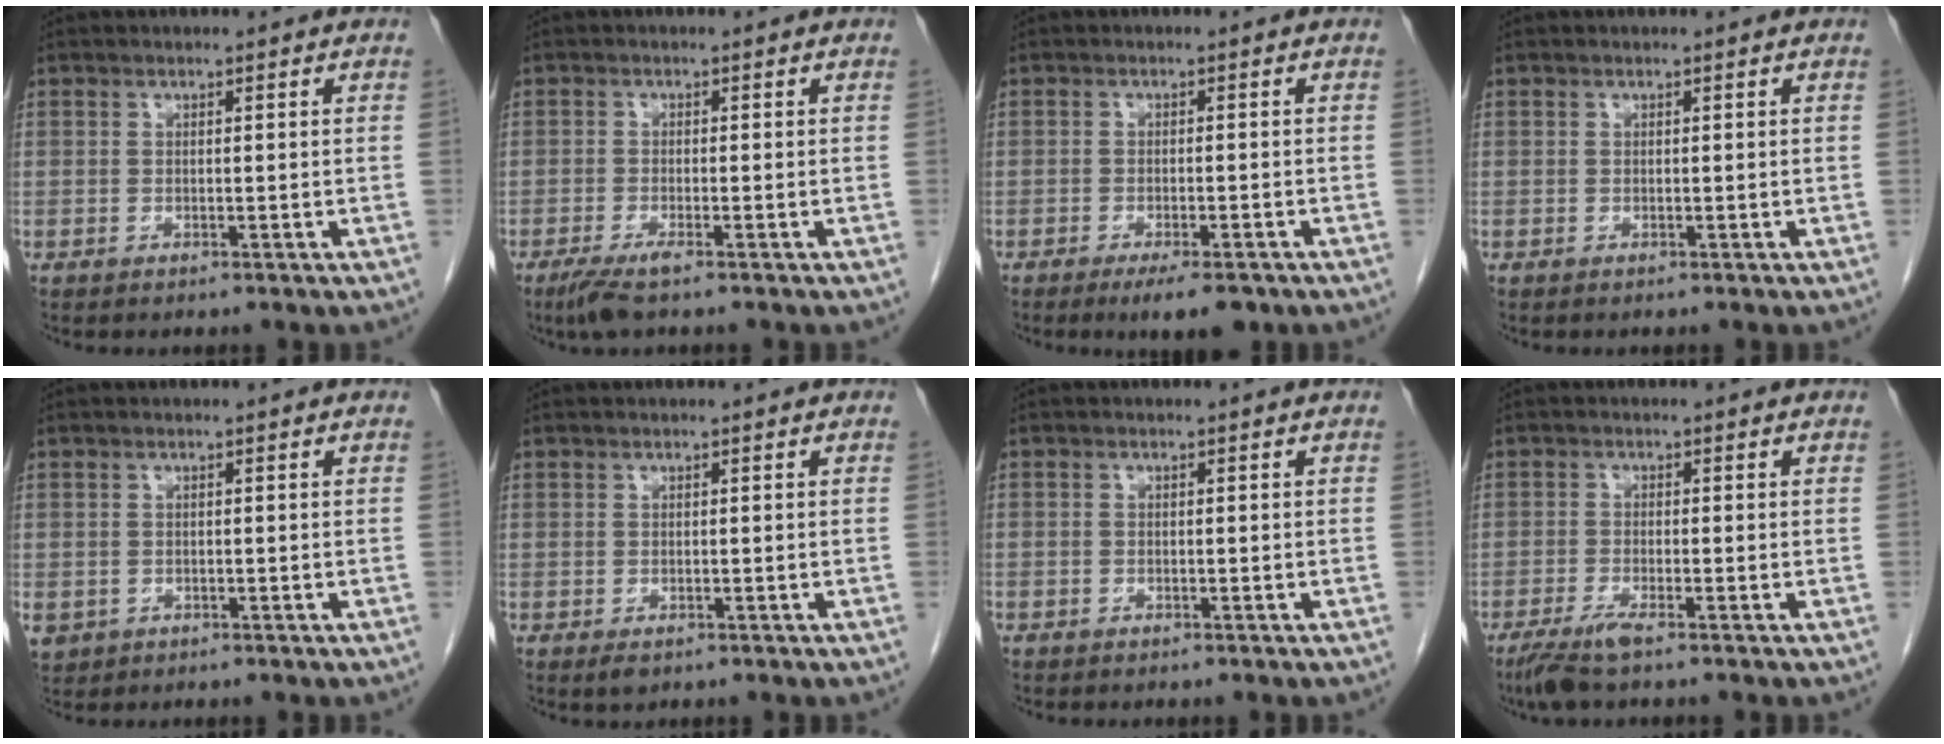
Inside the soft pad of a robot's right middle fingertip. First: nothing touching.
{"total": 3.5, "force": [-2.4, 0.2, 2.5], "torque": [-0.052, -0.011, -0.046]}
{"total": 5.2, "force": [-3.6, 1.2, 3.6], "torque": [-0.047, -0.007, -0.049]}
{"total": 0.0}
{"total": 4.2, "force": [-1.8, 3.6, 1.2], "torque": [-0.030, -0.002, -0.025]}
{"total": 1.3, "force": [-0.7, 0.7, 0.8], "torque": [-0.011, -0.001, -0.005]}
{"total": 0.9, "force": [-0.6, 0.6, 0.1], "torque": [-0.008, 0.004, -0.013]}
{"total": 4.0, "force": [-2.9, 0.2, 2.8], "torque": [-0.060, -0.011, -0.057]}